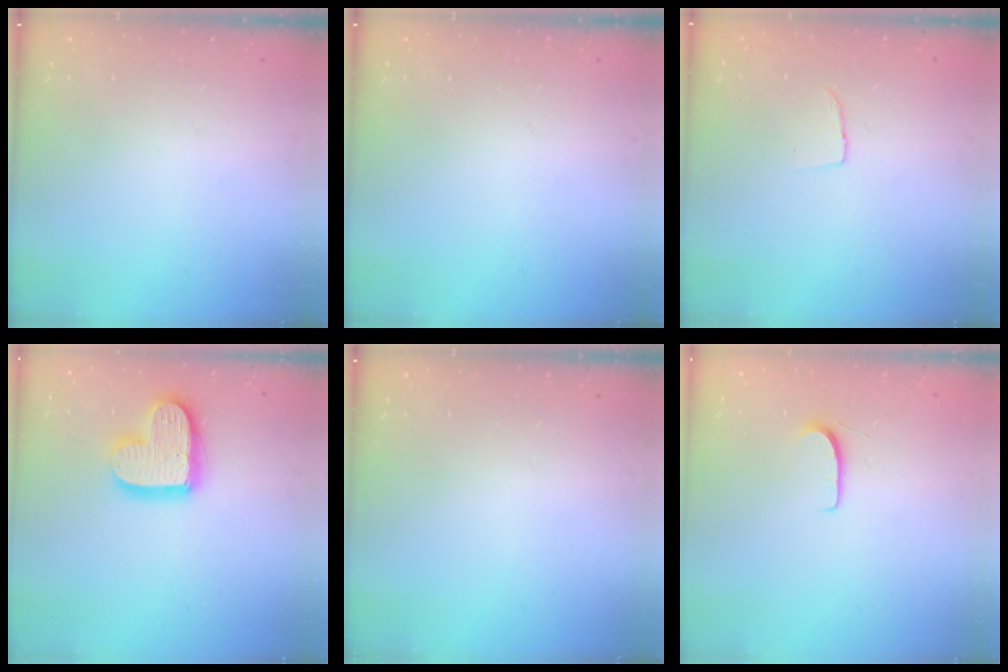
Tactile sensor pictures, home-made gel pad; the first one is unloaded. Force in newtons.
{"total": 0.0}
{"total": 4.2, "press": 4.2, "slide": 0.3}
{"total": 14.9, "press": 14.9, "slide": 1.1}
{"total": 0.0}
{"total": 5.4, "press": 5.3, "slide": 0.5}